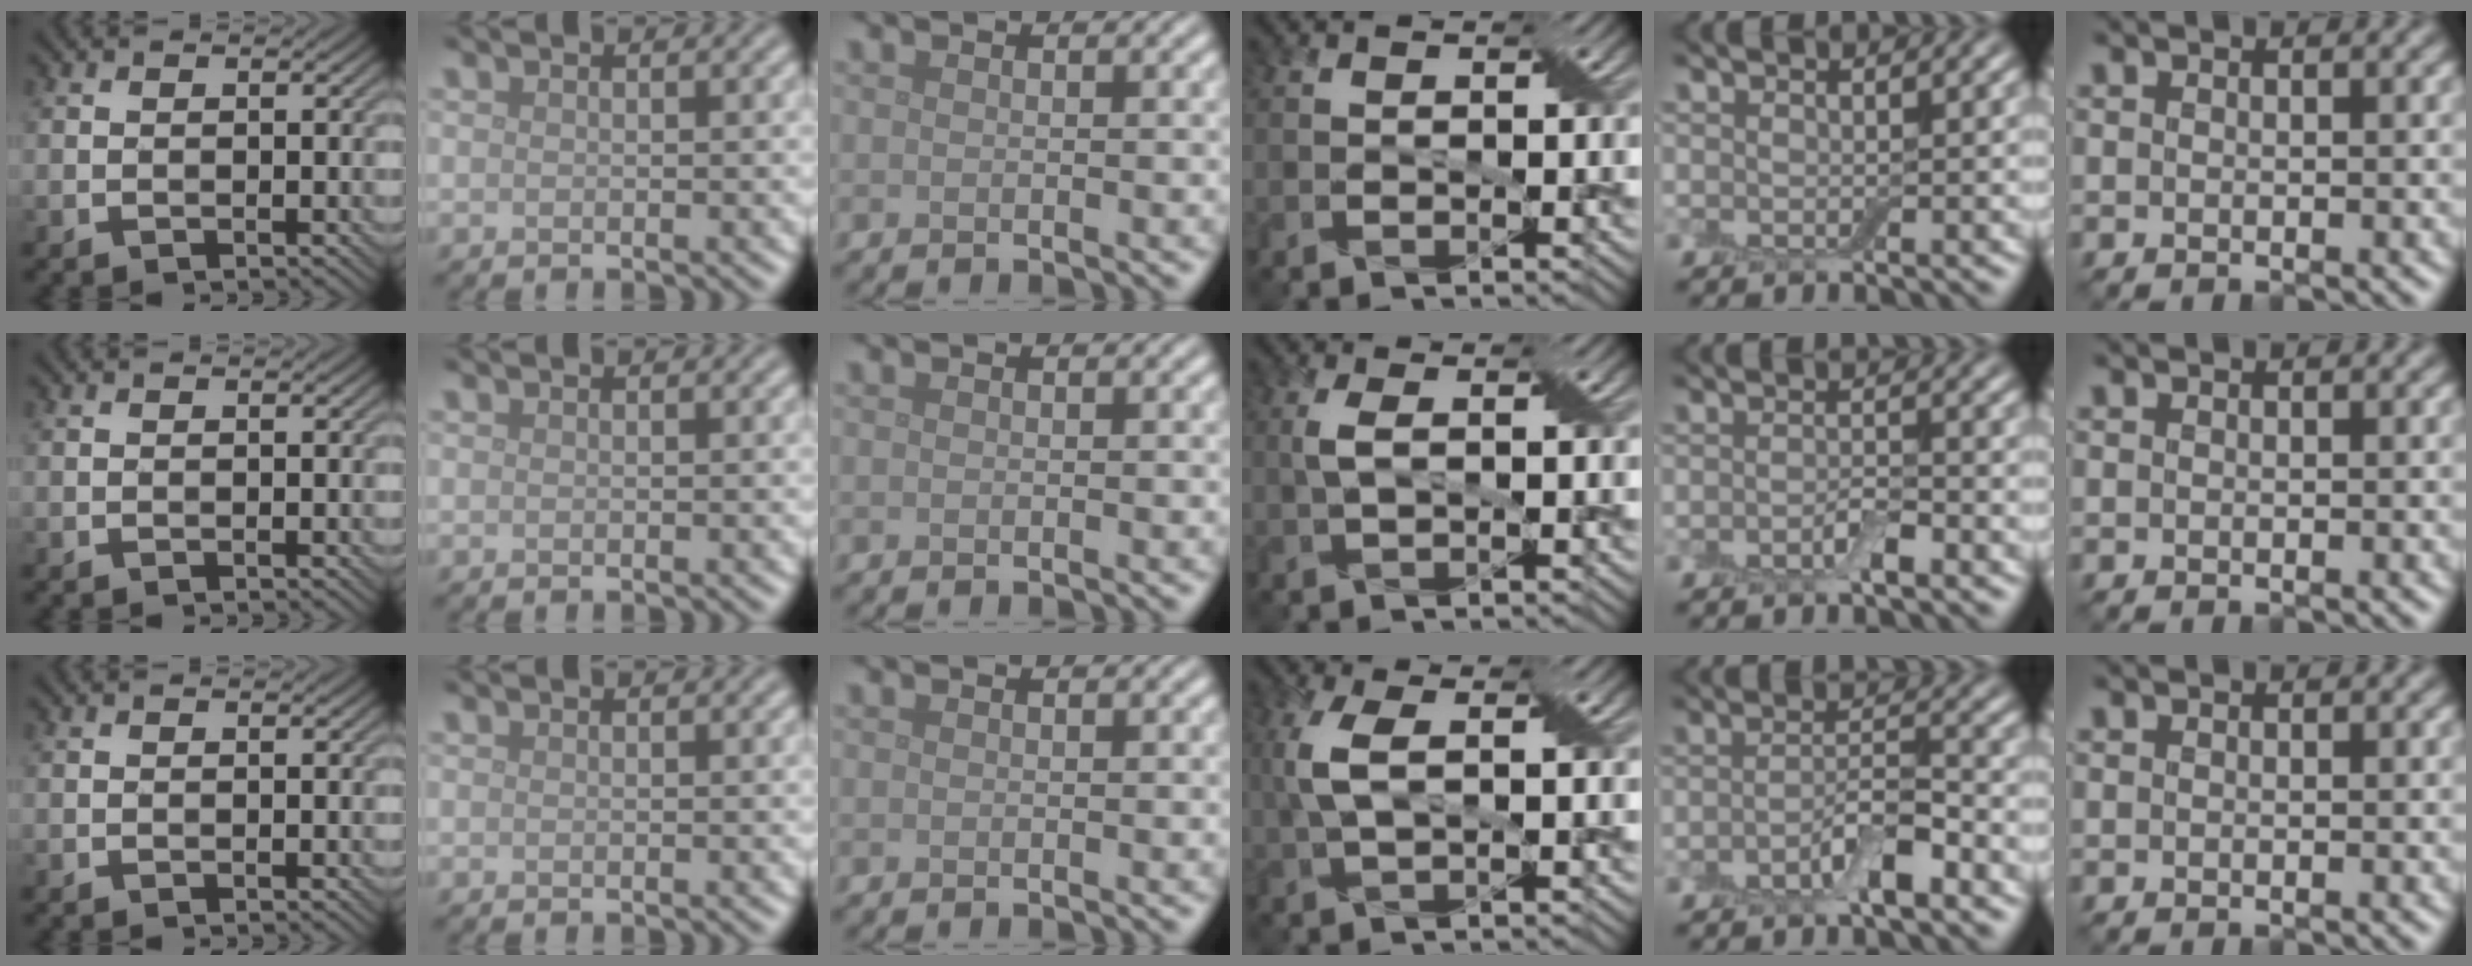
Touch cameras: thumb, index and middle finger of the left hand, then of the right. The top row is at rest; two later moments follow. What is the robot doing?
{"motion": "shake", "object": "box of matches"}